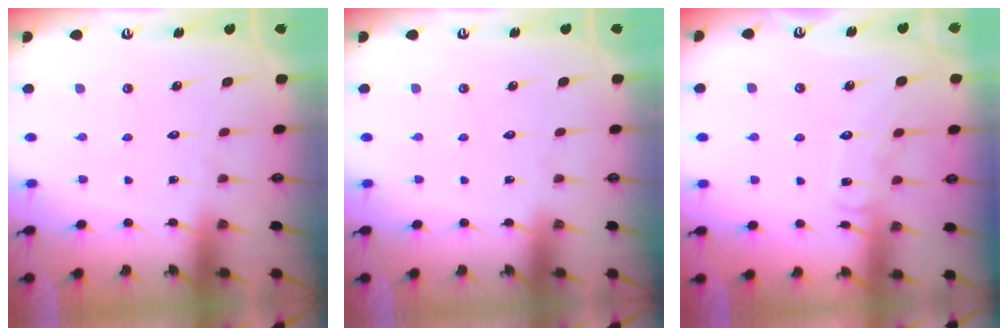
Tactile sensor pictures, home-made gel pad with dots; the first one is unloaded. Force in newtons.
{"total": 0.0}
{"total": 8.7, "press": 8.6, "slide": 0.6}